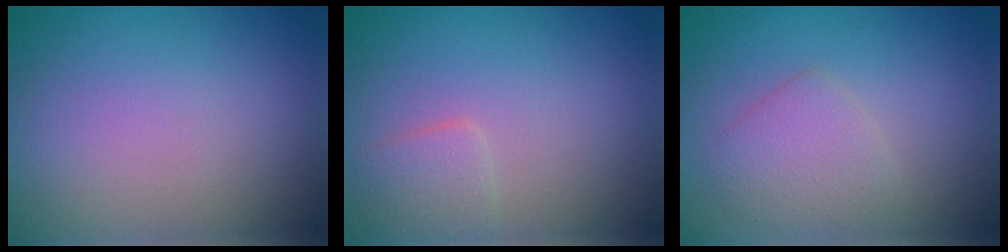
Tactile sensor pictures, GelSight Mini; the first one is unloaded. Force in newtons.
{"total": 1.9, "press": 1.9, "slide": 0.1}
{"total": 2.6, "press": 2.6, "slide": 0.0}